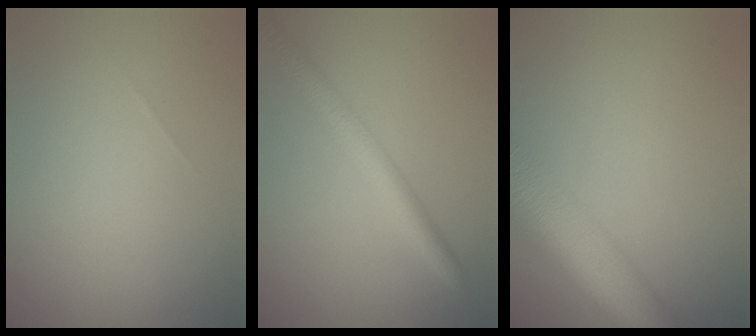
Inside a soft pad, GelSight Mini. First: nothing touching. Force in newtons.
{"total": 3.4, "press": 3.4, "slide": 0.1}
{"total": 10.1, "press": 10.1, "slide": 0.4}